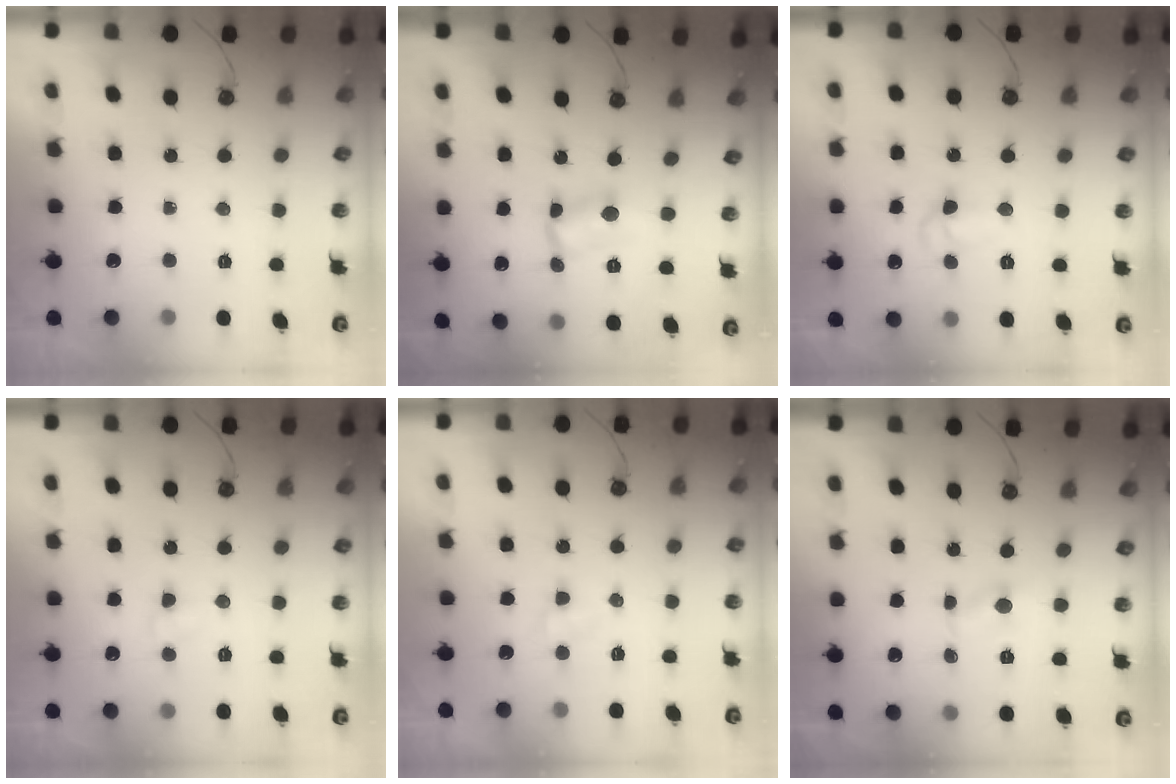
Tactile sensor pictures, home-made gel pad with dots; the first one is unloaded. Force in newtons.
{"total": 2.0, "press": 2.0, "slide": 0.6}
{"total": 6.4, "press": 6.4, "slide": 0.8}
{"total": 3.0, "press": 3.0, "slide": 0.4}
{"total": 2.6, "press": 2.6, "slide": 0.3}
{"total": 2.1, "press": 2.1, "slide": 0.2}